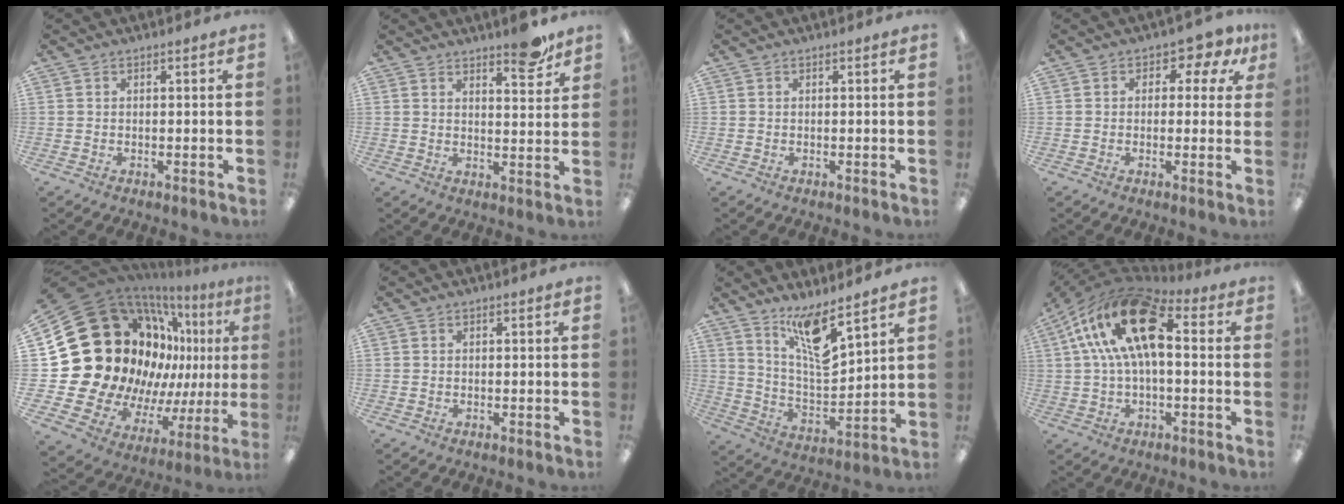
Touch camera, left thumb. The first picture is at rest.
{"total": 7.4, "force": [5.8, 2.2, 4.1], "torque": [-0.038, -0.038, 0.092]}
{"total": 0.0}
{"total": 4.7, "force": [1.8, 3.1, 3.1], "torque": [-0.034, -0.004, 0.025]}
{"total": 31.7, "force": [9.3, 23.9, 18.6], "torque": [-0.311, -0.124, 0.261]}
{"total": 0.0}
{"total": 11.5, "force": [8.6, 2.5, 7.3], "torque": [-0.131, -0.053, 0.149]}
{"total": 21.2, "force": [6.3, 10.2, 17.6], "torque": [-0.324, -0.015, 0.106]}